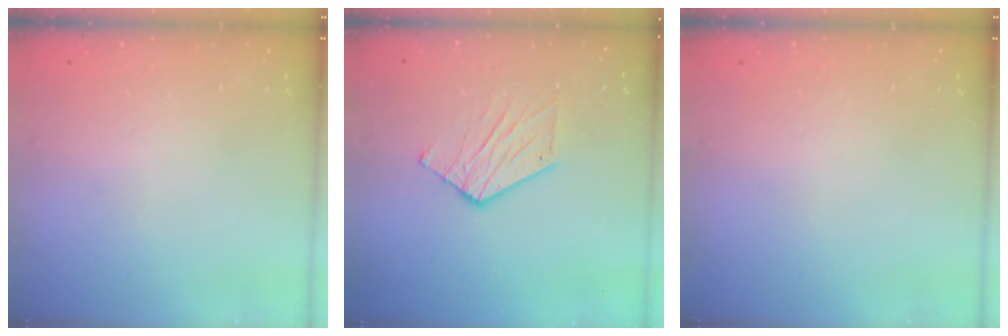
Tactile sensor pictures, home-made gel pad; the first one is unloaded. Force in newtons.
{"total": 8.7, "press": 8.7, "slide": 0.4}
{"total": 0.0}